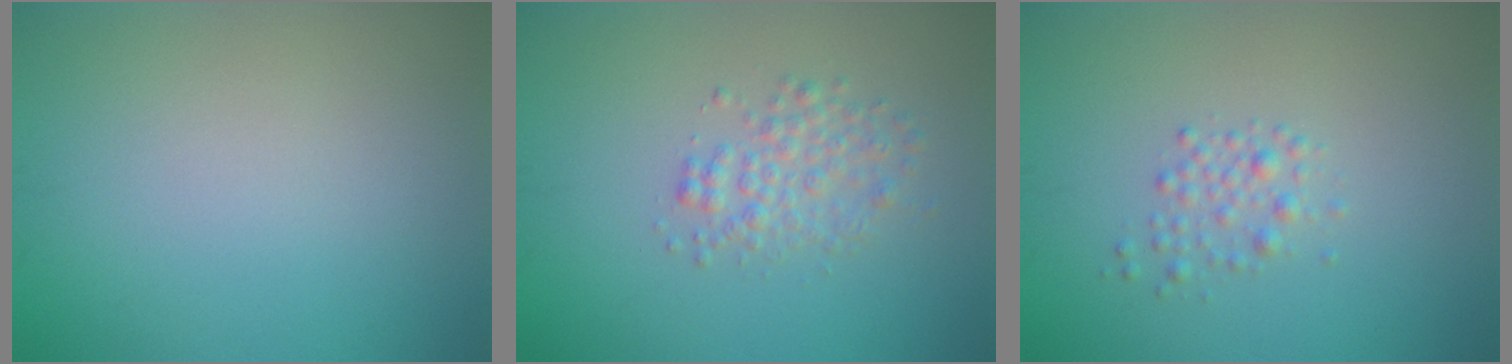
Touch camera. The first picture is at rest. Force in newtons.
{"total": 2.5, "press": 2.5, "slide": 0.0}
{"total": 1.6, "press": 1.6, "slide": 0.1}